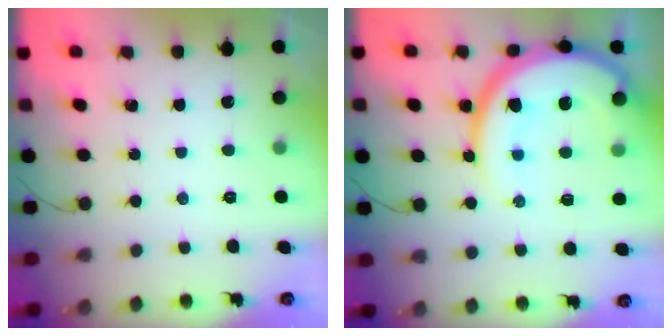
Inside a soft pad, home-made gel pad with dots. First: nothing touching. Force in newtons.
{"total": 18.1, "press": 18.0, "slide": 1.7}